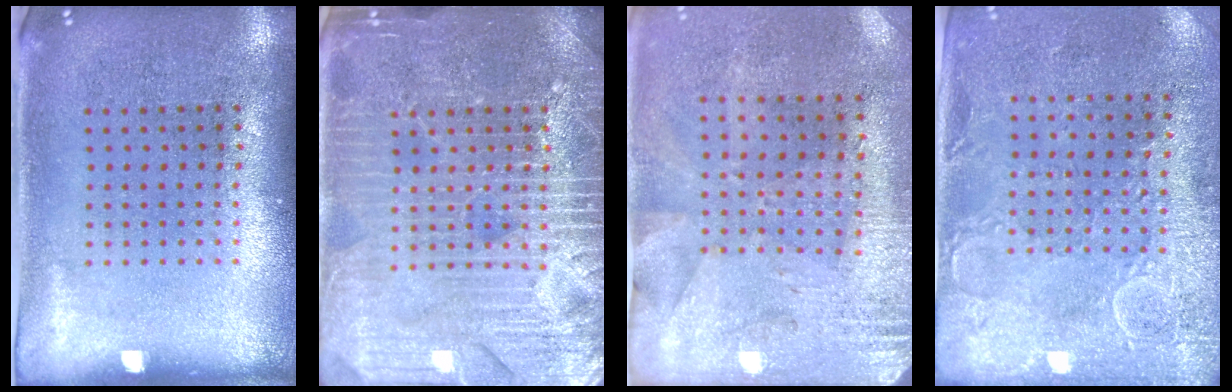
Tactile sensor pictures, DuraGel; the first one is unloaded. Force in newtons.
{"total": 6.8, "press": 6.7, "slide": 1.0}
{"total": 2.8, "press": 2.2, "slide": 1.6}
{"total": 2.8, "press": 2.5, "slide": 1.2}